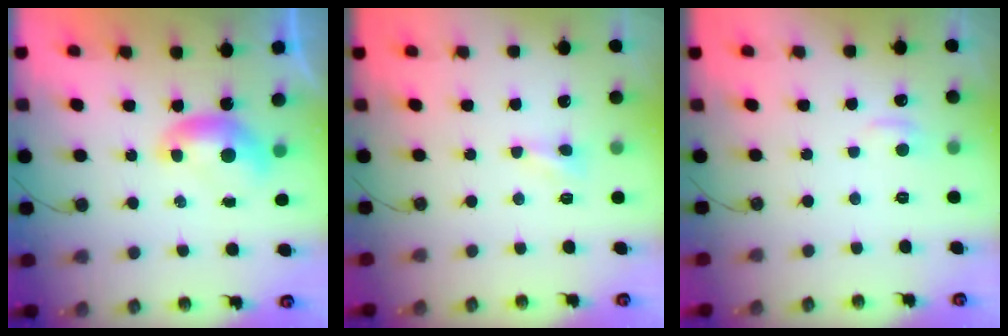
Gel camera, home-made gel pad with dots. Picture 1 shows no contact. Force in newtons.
{"total": 0.6, "press": 0.5, "slide": 0.3}
{"total": 0.8, "press": 0.2, "slide": 0.8}